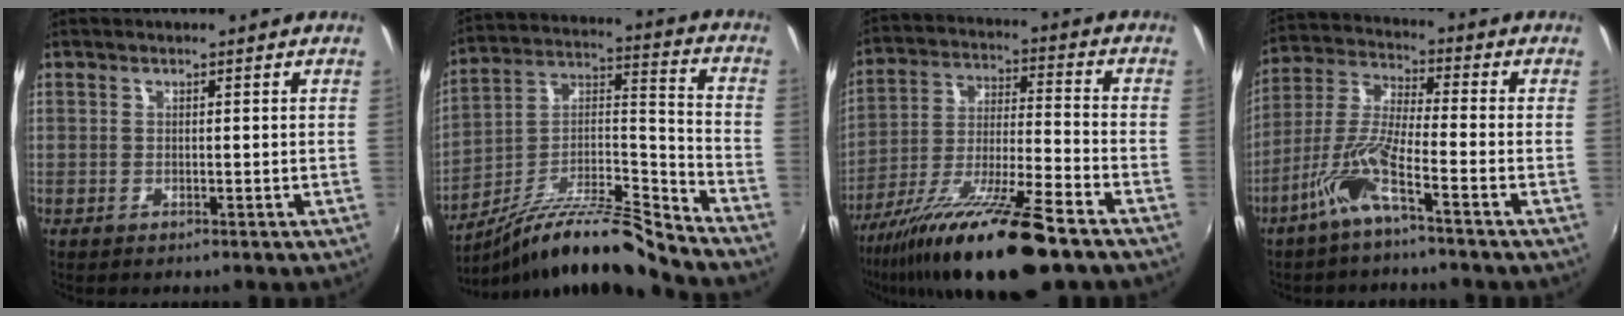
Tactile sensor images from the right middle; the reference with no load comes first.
{"total": 15.4, "force": [-12.9, 0.4, 8.4], "torque": [-0.142, 0.013, -0.238]}
{"total": 19.4, "force": [-13.7, 1.9, 13.5], "torque": [-0.254, -0.034, -0.242]}
{"total": 8.9, "force": [-5.1, 0.7, 7.3], "torque": [-0.163, 0.000, -0.100]}